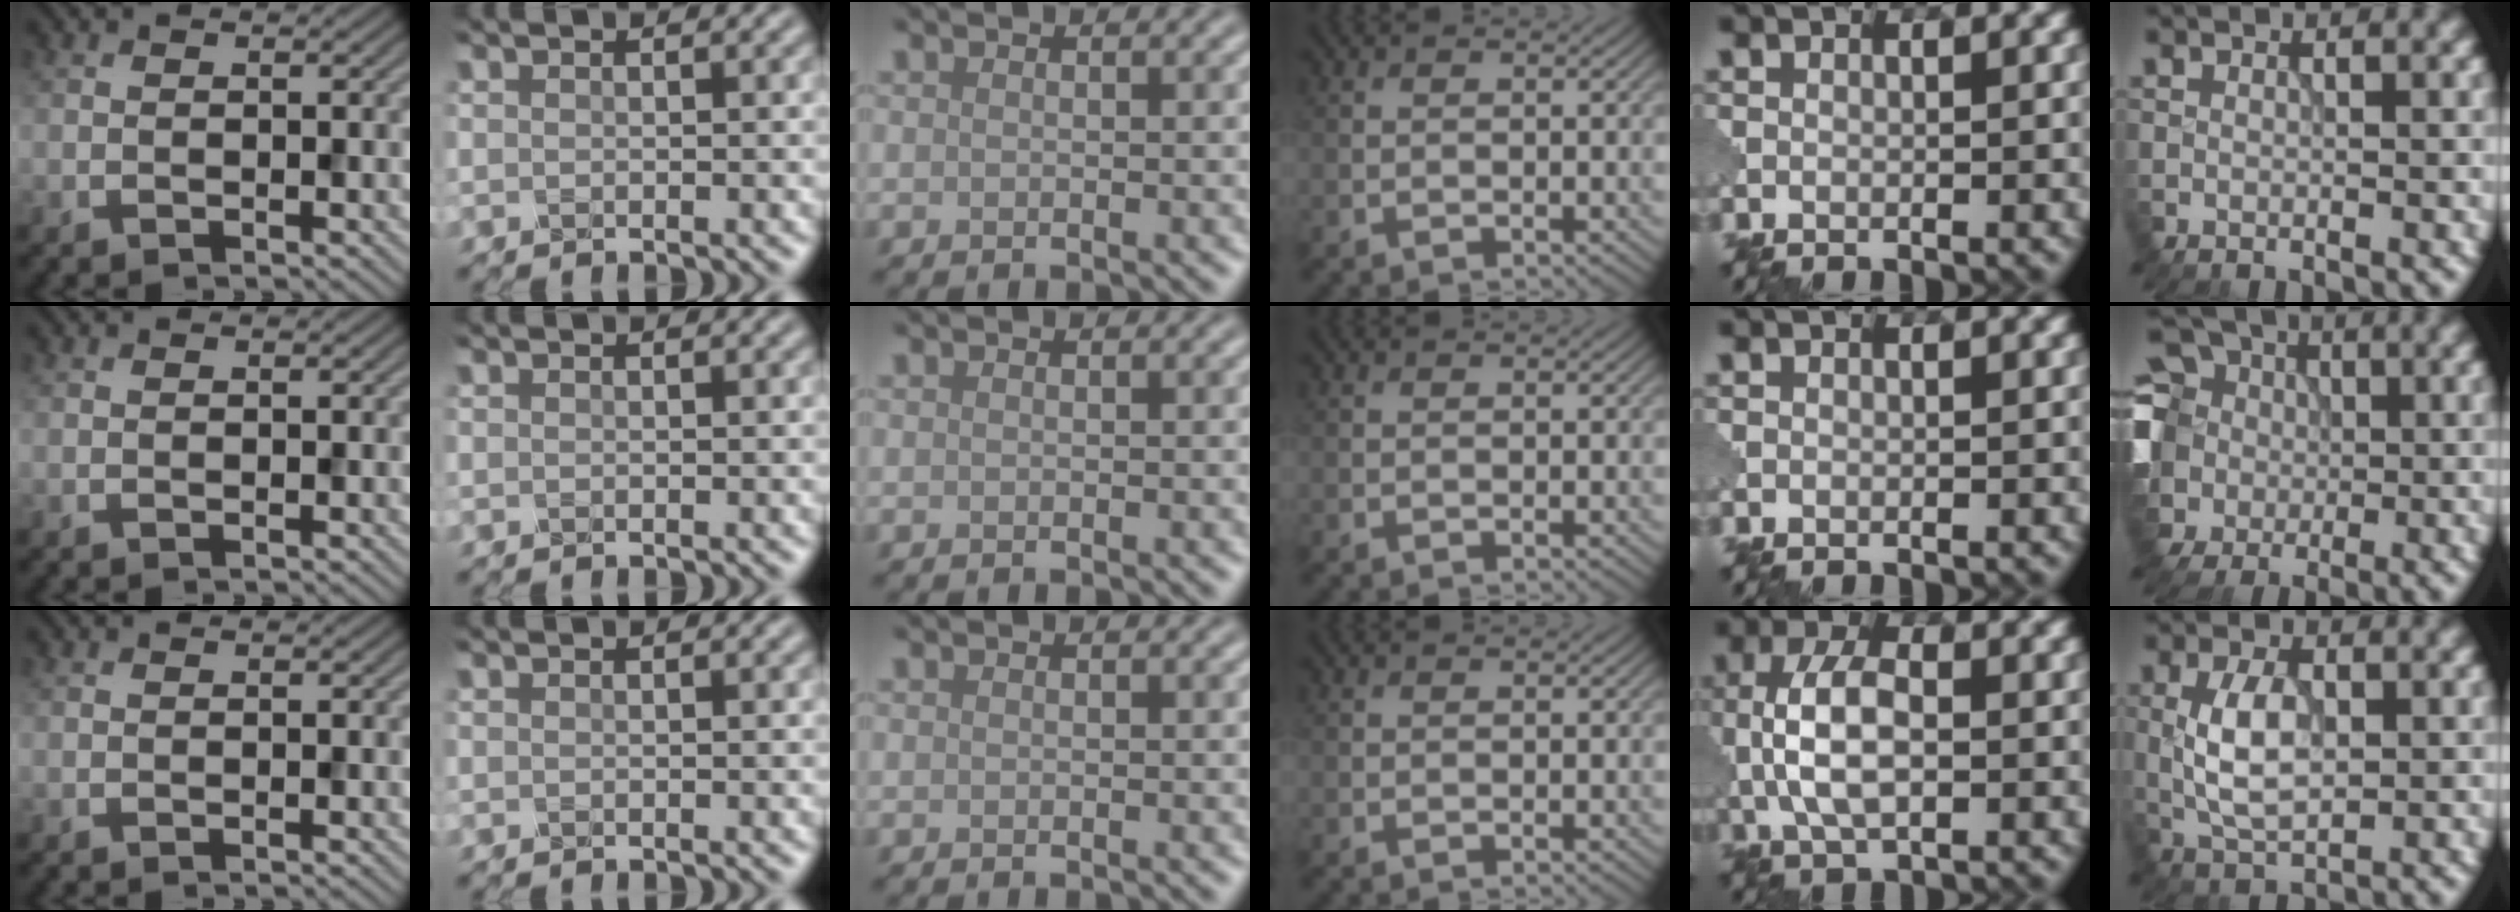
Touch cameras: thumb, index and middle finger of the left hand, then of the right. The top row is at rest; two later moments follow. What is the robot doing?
{"motion": "close", "object": "eyeshadow palette"}